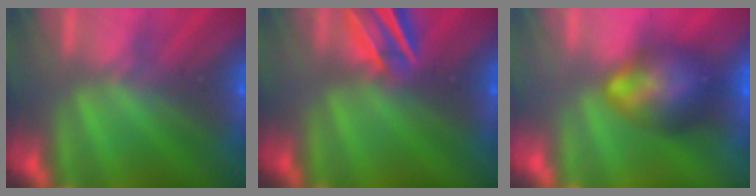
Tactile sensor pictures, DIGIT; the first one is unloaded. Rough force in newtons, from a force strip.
{"total": 7.6}
{"total": 7.3}